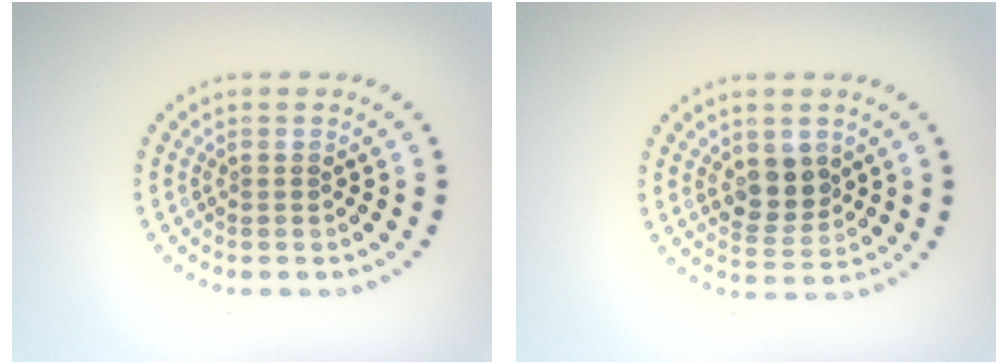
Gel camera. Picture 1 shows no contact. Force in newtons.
{"total": 3.4, "press": 3.3, "slide": 1.1}